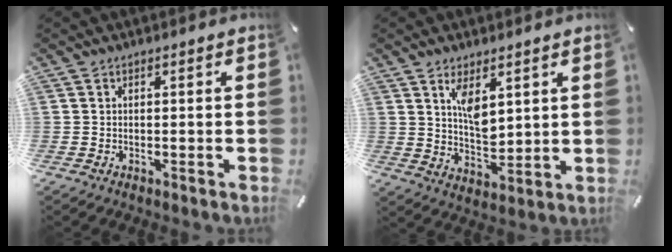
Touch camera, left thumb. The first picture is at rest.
{"total": 6.8, "force": [3.7, 3.7, 4.3], "torque": [-0.065, -0.021, 0.063]}